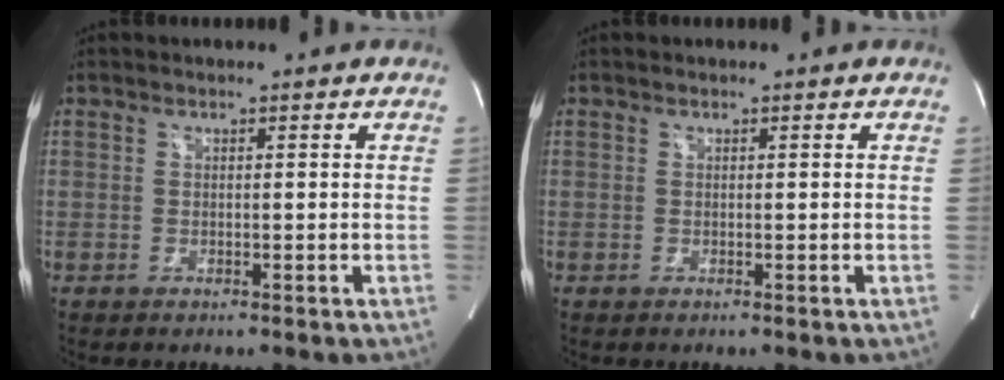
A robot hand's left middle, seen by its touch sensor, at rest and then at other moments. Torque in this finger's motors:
{"motor_torque": [0.02, -0.01, -0.10, 0.00]}